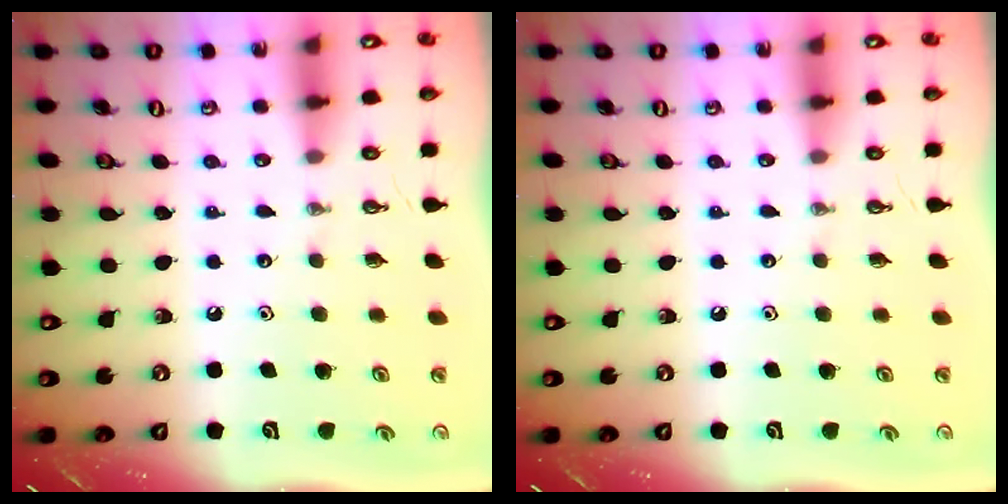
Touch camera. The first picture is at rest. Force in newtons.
{"total": 0.0}